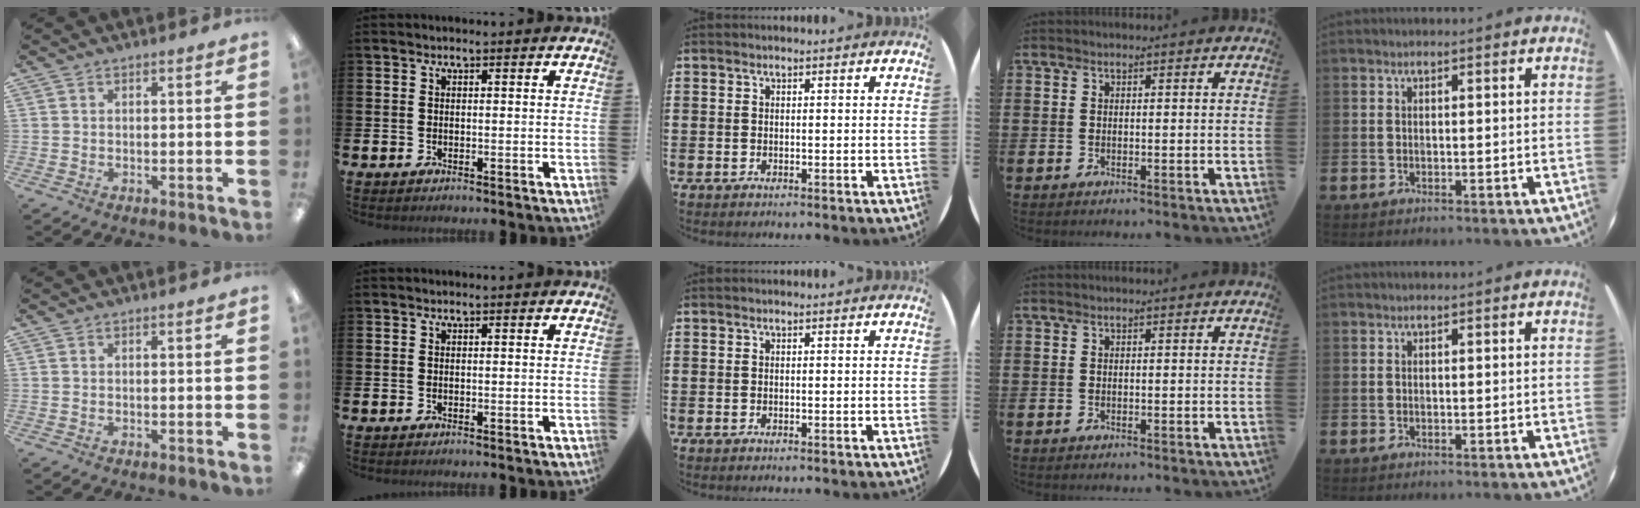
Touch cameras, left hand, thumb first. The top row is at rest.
{}